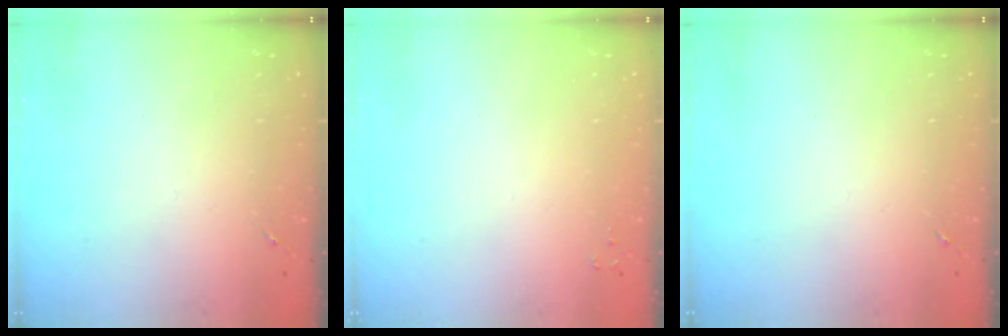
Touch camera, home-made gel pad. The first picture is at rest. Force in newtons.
{"total": 2.0, "press": 2.0, "slide": 0.3}
{"total": 0.0}